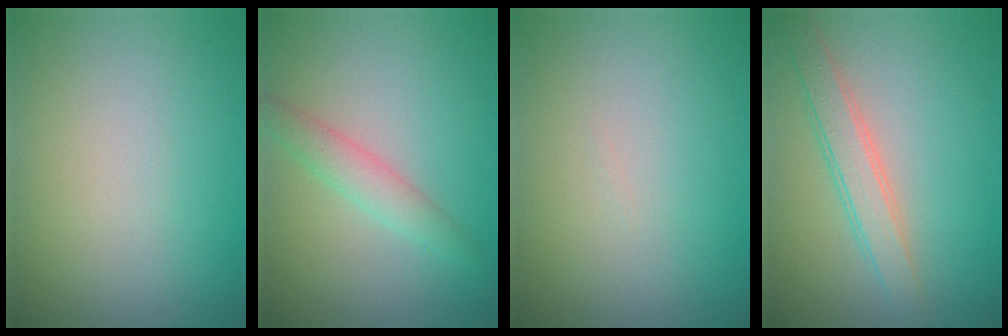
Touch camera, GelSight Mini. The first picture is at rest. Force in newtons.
{"total": 2.3, "press": 2.3, "slide": 0.1}
{"total": 0.0}
{"total": 2.9, "press": 2.9, "slide": 0.1}